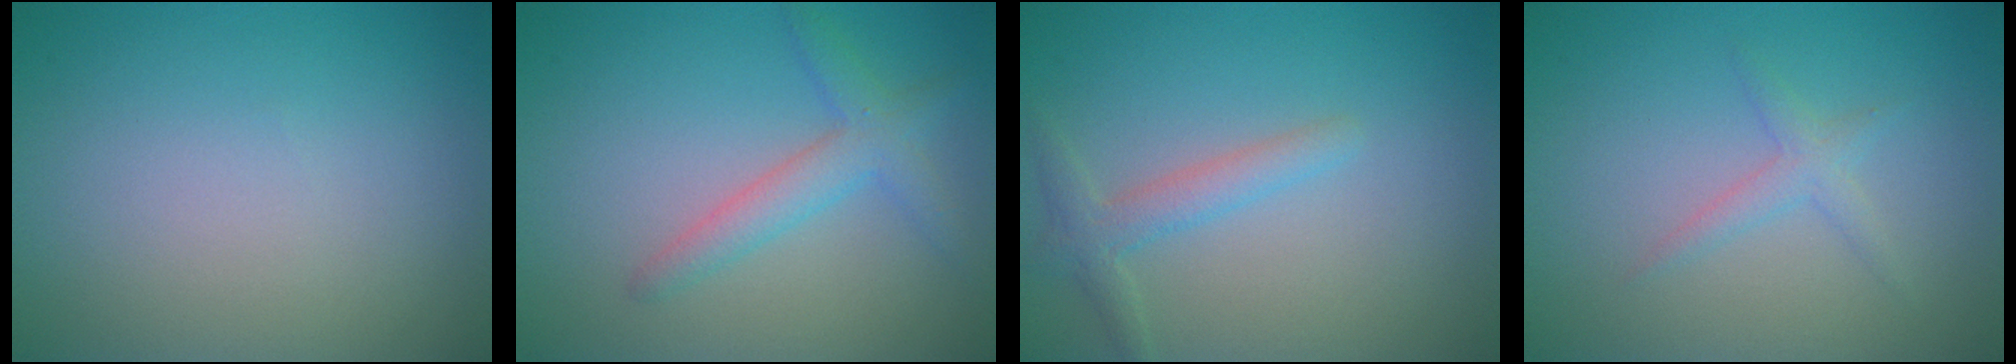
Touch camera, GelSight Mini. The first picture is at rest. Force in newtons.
{"total": 2.9, "press": 2.9, "slide": 0.1}
{"total": 2.2, "press": 2.2, "slide": 0.2}
{"total": 1.4, "press": 1.4, "slide": 0.1}